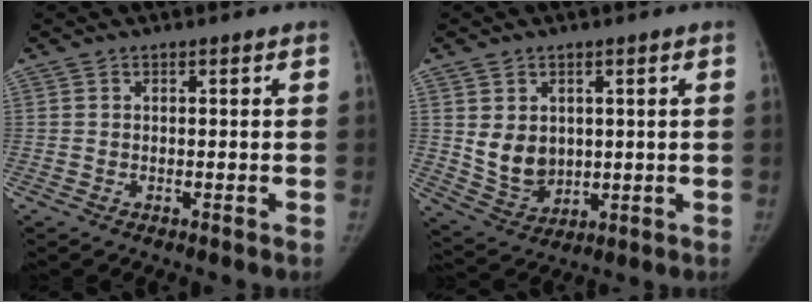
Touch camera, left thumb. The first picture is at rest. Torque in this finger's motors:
{"motor_torque": [0.97, 1.08, 0.67, -0.80, 0.17]}